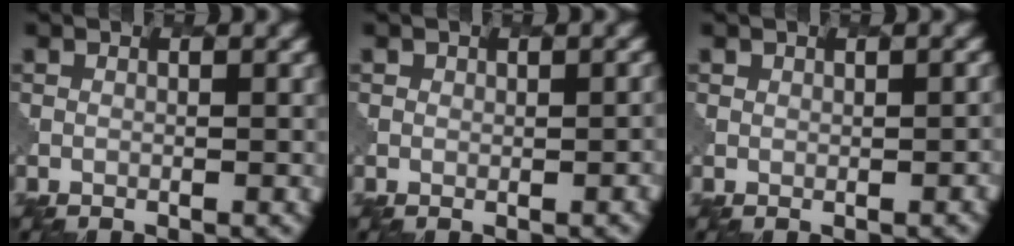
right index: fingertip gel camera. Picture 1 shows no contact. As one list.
[{"total": 2.2, "force": [0.0, 1.8, 1.4], "torque": [-0.005, -0.006, 0.003]}, {"total": 2.1, "force": [0.1, 1.6, 1.3], "torque": [-0.010, -0.006, 0.004]}]